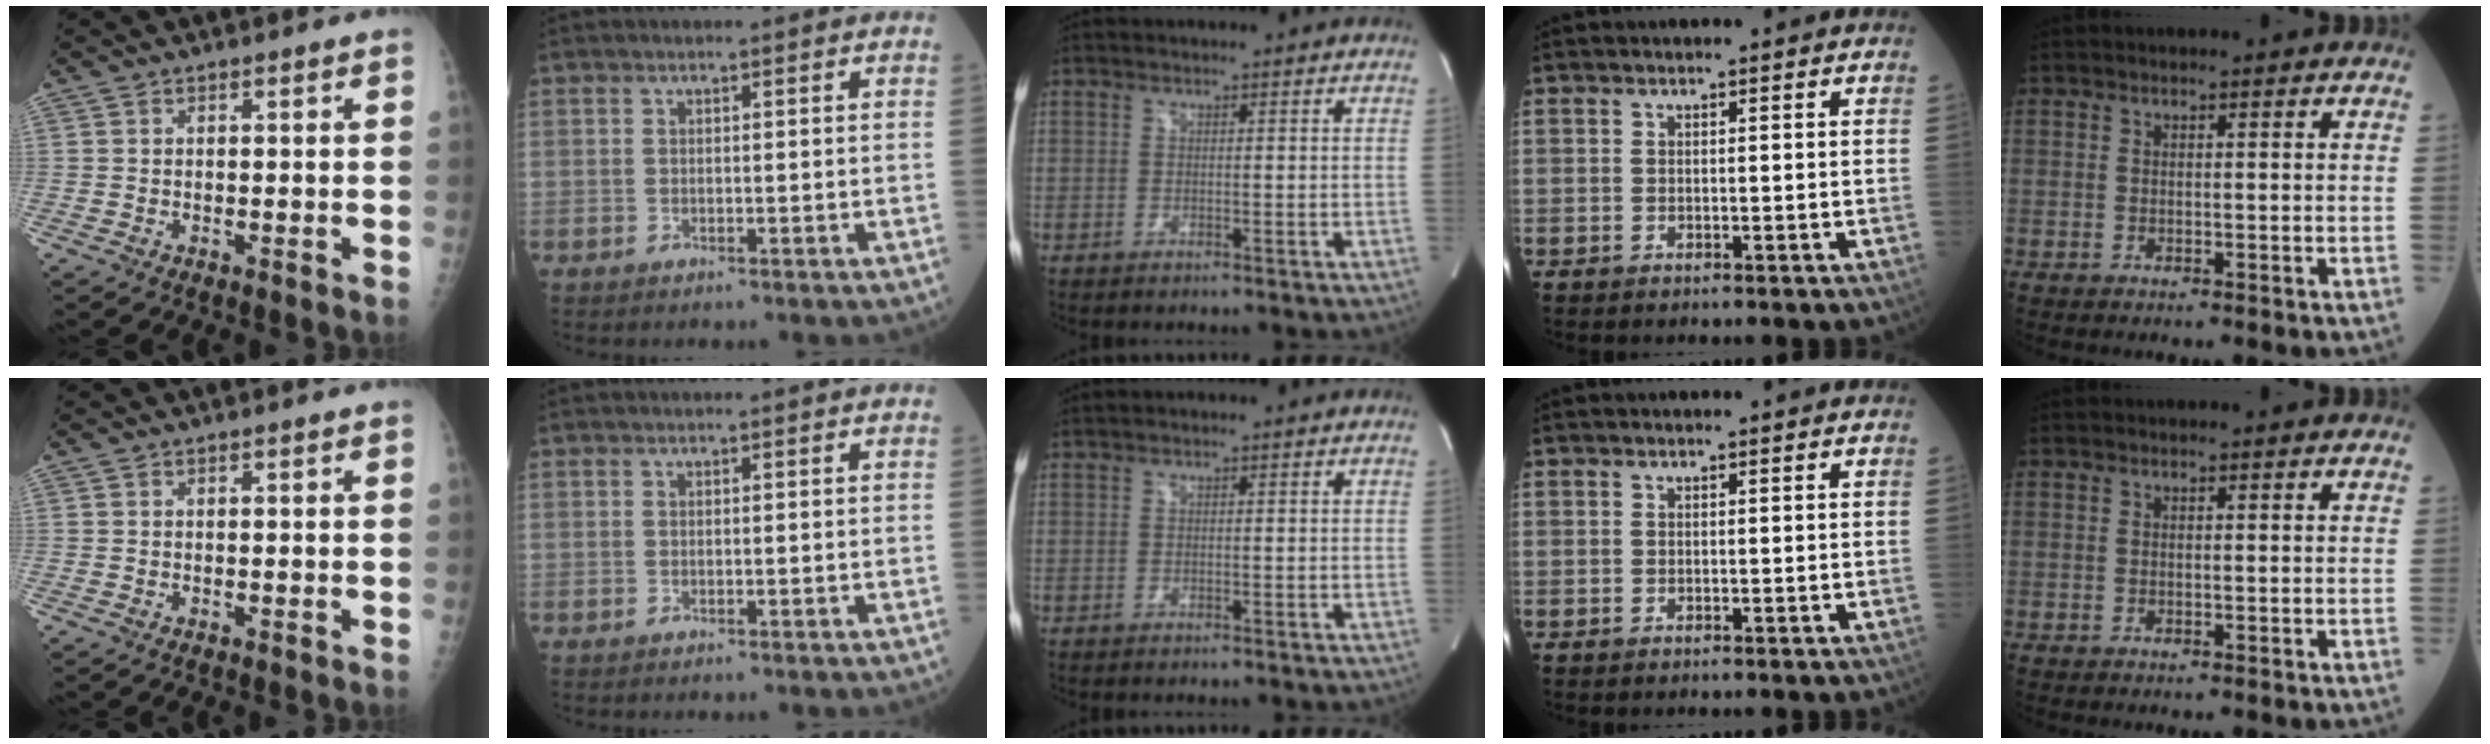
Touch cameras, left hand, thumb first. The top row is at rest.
{}